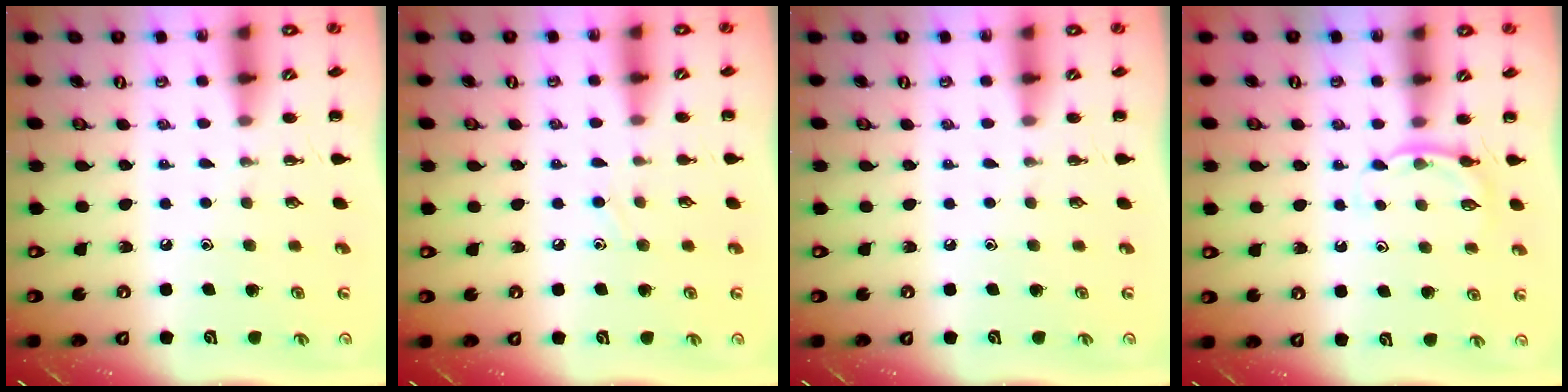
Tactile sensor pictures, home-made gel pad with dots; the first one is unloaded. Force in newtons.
{"total": 6.9, "press": 6.5, "slide": 2.5}
{"total": 0.0}
{"total": 4.7, "press": 4.5, "slide": 1.5}